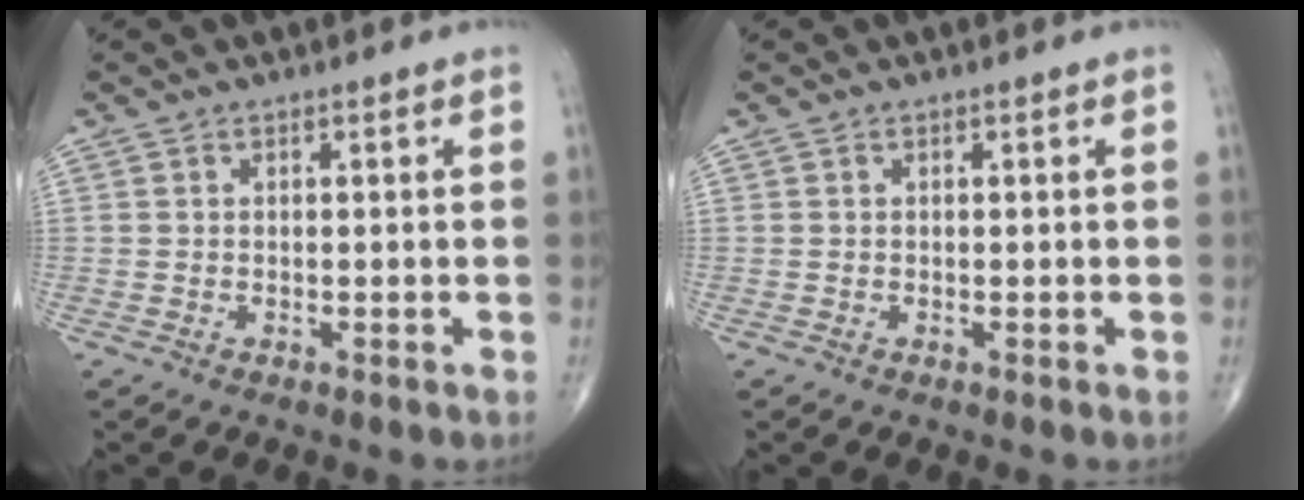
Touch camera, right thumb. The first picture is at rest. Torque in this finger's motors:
{"motor_torque": [0.04, 0.05, 0.11, 0.11, 0.00]}